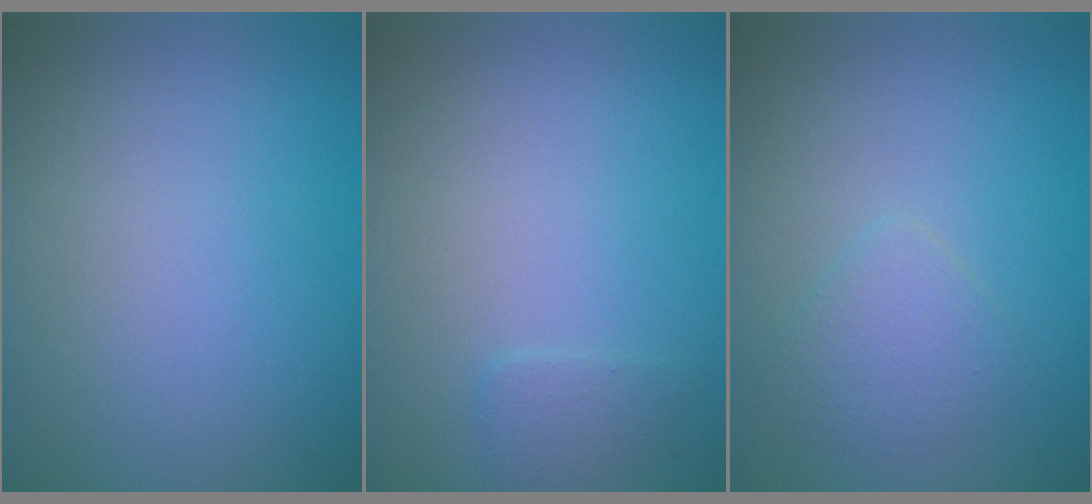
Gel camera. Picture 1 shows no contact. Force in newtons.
{"total": 1.0, "press": 1.0, "slide": 0.1}
{"total": 2.0, "press": 1.9, "slide": 0.1}